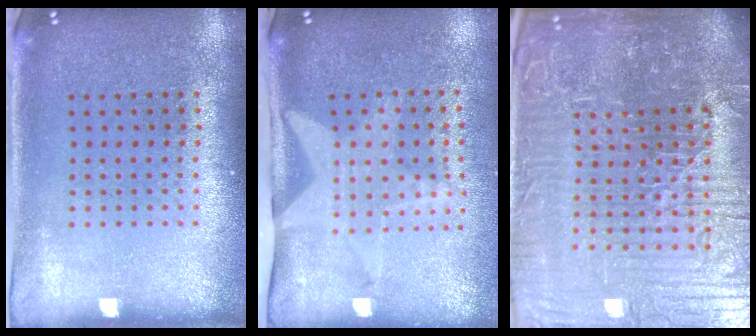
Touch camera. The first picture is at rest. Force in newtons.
{"total": 2.1, "press": 1.5, "slide": 1.4}
{"total": 7.9, "press": 7.0, "slide": 3.7}